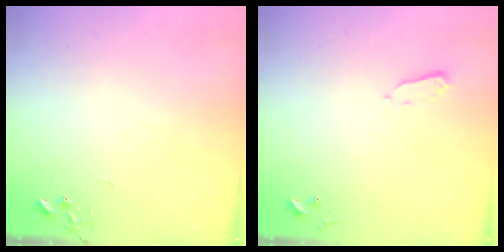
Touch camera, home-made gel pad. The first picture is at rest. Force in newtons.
{"total": 2.9, "press": 2.9, "slide": 0.4}